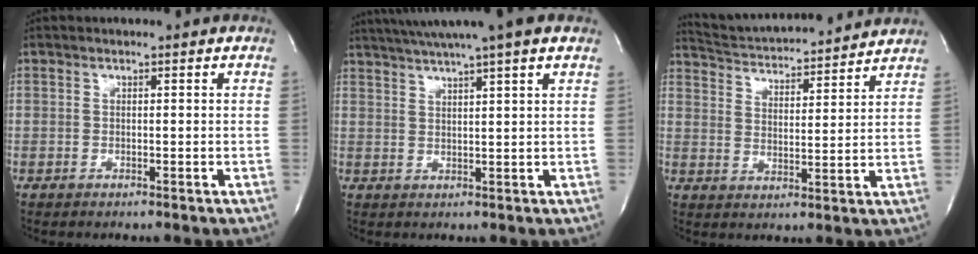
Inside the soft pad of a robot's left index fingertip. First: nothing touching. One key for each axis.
{"total": 11.3, "fx": 9.0, "fy": -0.7, "fz": 6.8, "tx": -0.122, "ty": 0.025, "tz": 0.120}
{"total": 15.7, "fx": 15.0, "fy": 1.5, "fz": 4.5, "tx": -0.082, "ty": 0.013, "tz": 0.222}